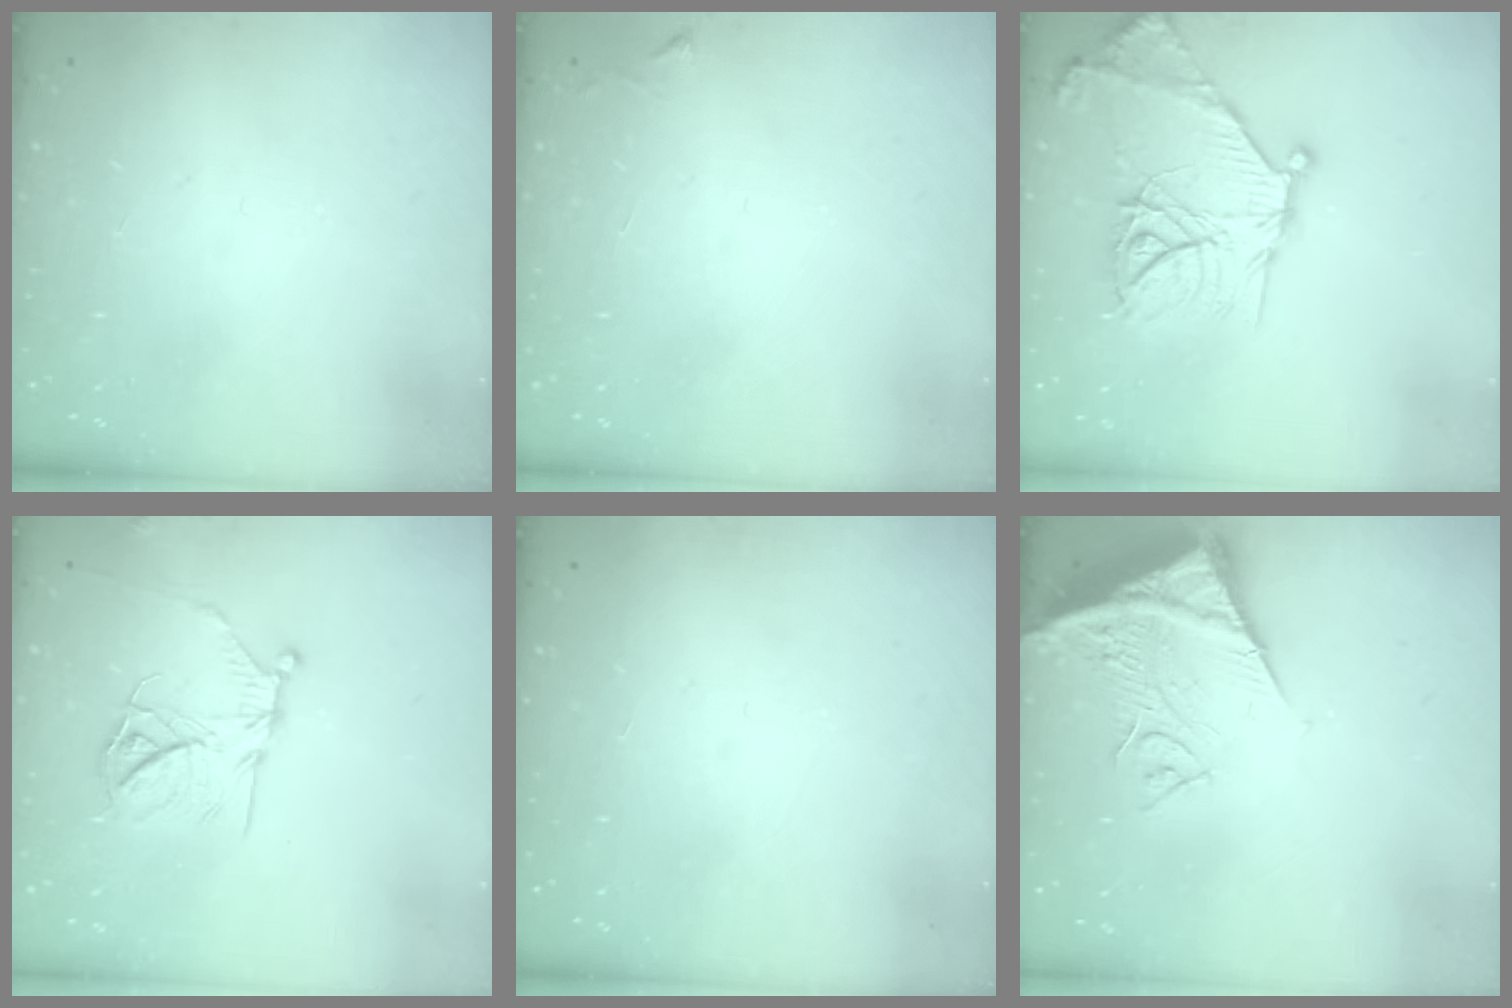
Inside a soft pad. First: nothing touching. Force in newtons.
{"total": 2.3, "press": 2.3, "slide": 0.4}
{"total": 22.5, "press": 22.4, "slide": 2.2}
{"total": 13.2, "press": 13.2, "slide": 0.8}
{"total": 1.5, "press": 1.5, "slide": 0.1}
{"total": 13.5, "press": 13.3, "slide": 1.8}